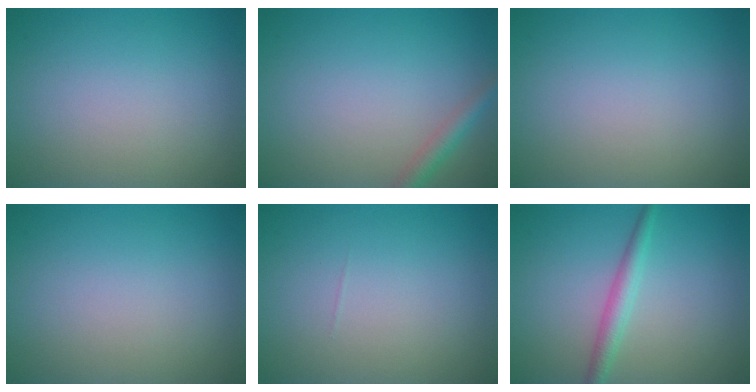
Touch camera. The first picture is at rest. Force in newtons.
{"total": 1.9, "press": 1.9, "slide": 0.0}
{"total": 0.0}
{"total": 0.0}
{"total": 0.0}
{"total": 2.2, "press": 2.2, "slide": 0.0}